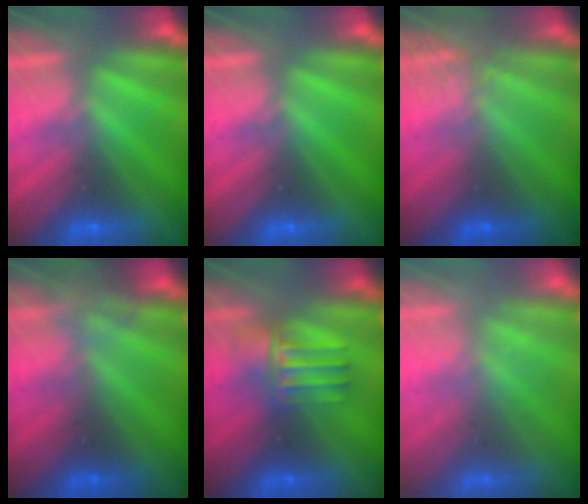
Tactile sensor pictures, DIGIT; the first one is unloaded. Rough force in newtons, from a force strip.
{"total": 0.0}
{"total": 2.2}
{"total": 2.2}
{"total": 4.7}
{"total": 2.0}